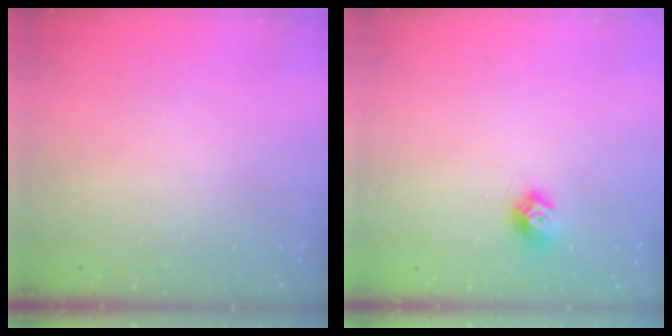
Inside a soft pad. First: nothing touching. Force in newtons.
{"total": 7.9, "press": 7.9, "slide": 0.4}